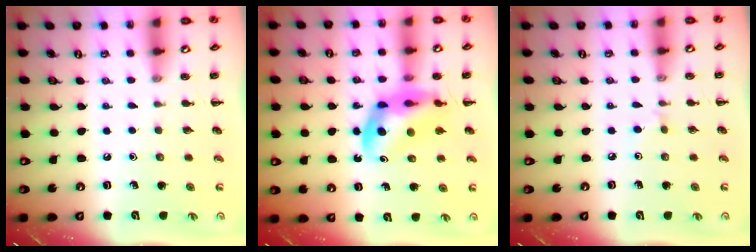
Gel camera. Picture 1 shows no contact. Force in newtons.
{"total": 12.9, "press": 12.3, "slide": 3.7}
{"total": 3.1, "press": 2.8, "slide": 1.3}